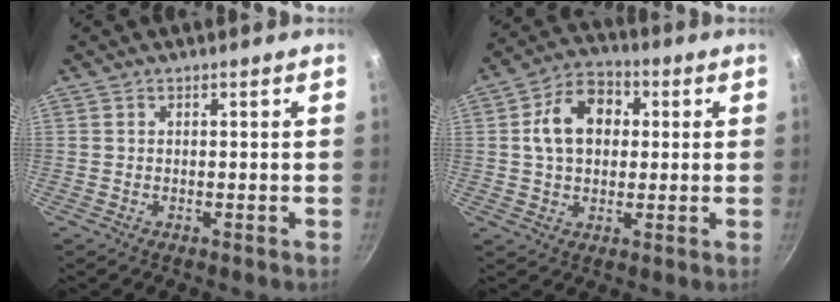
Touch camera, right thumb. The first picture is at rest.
{"total": 11.3, "force": [1.7, 8.2, 7.5], "torque": [-0.094, 0.019, 0.015]}